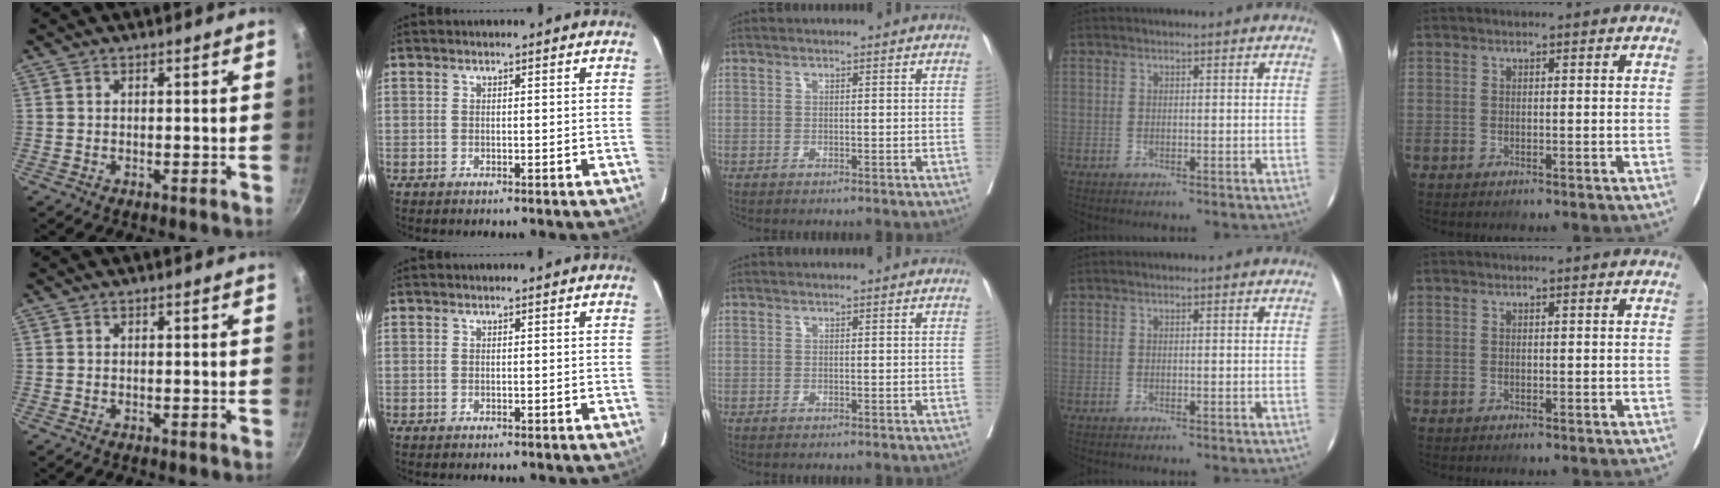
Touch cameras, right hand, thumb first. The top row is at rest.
{}